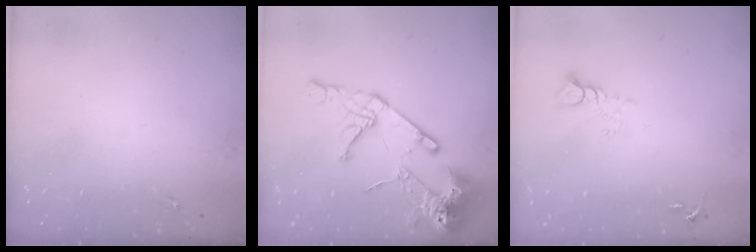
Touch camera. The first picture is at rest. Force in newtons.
{"total": 17.1, "press": 17.0, "slide": 2.1}
{"total": 5.3, "press": 5.3, "slide": 0.3}